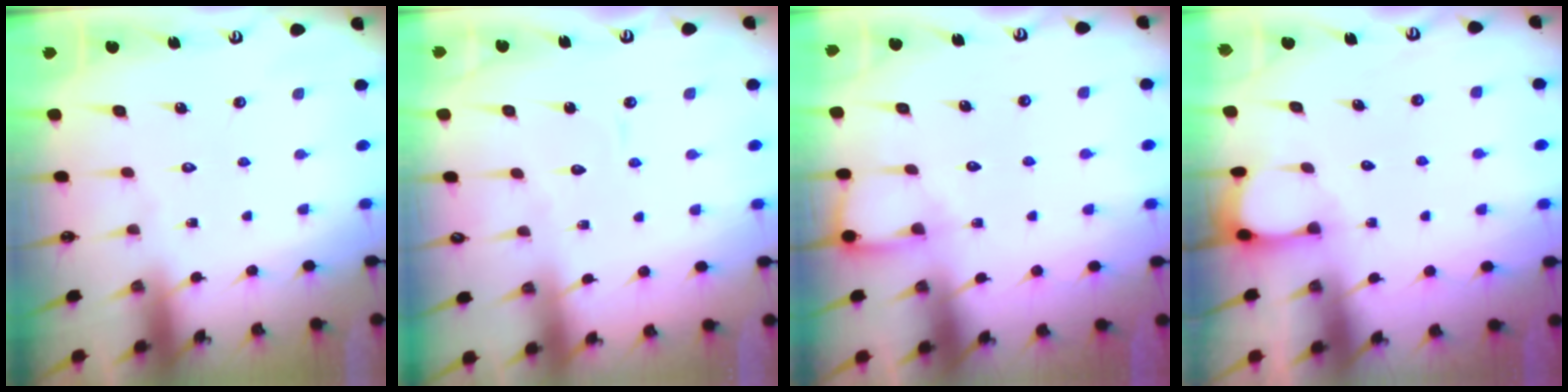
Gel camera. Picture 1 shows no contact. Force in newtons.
{"total": 3.4, "press": 3.3, "slide": 0.3}
{"total": 4.8, "press": 4.8, "slide": 0.5}
{"total": 2.3, "press": 2.2, "slide": 0.4}